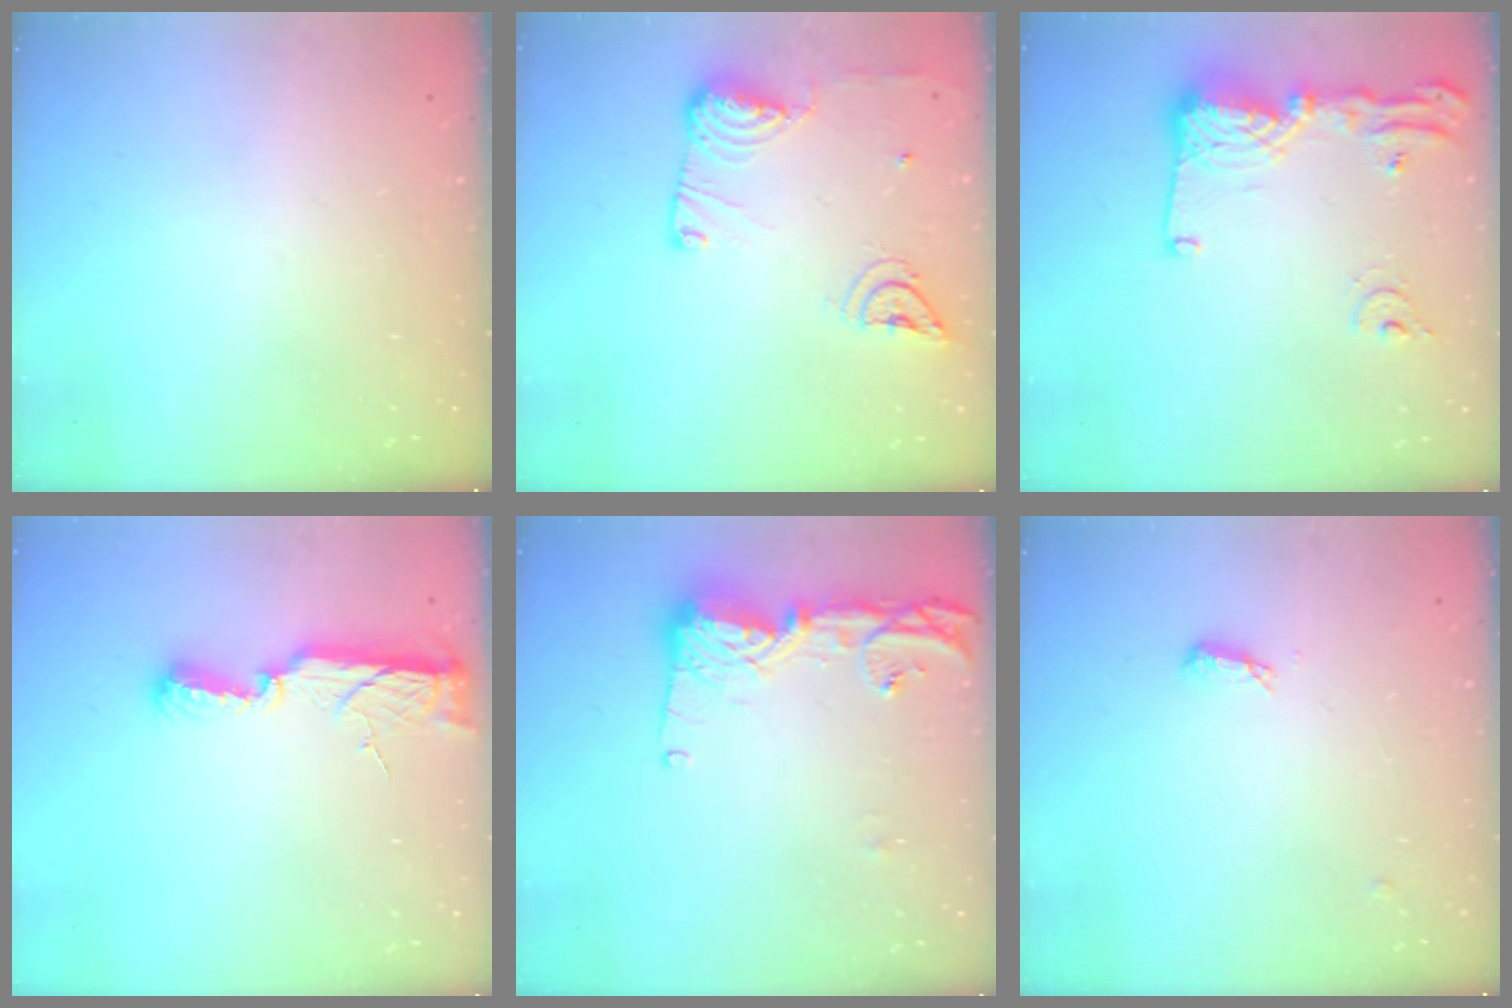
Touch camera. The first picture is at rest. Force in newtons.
{"total": 12.8, "press": 12.7, "slide": 1.6}
{"total": 15.0, "press": 14.9, "slide": 1.6}
{"total": 8.1, "press": 8.1, "slide": 0.7}
{"total": 14.0, "press": 13.9, "slide": 1.3}
{"total": 6.1, "press": 5.8, "slide": 1.6}